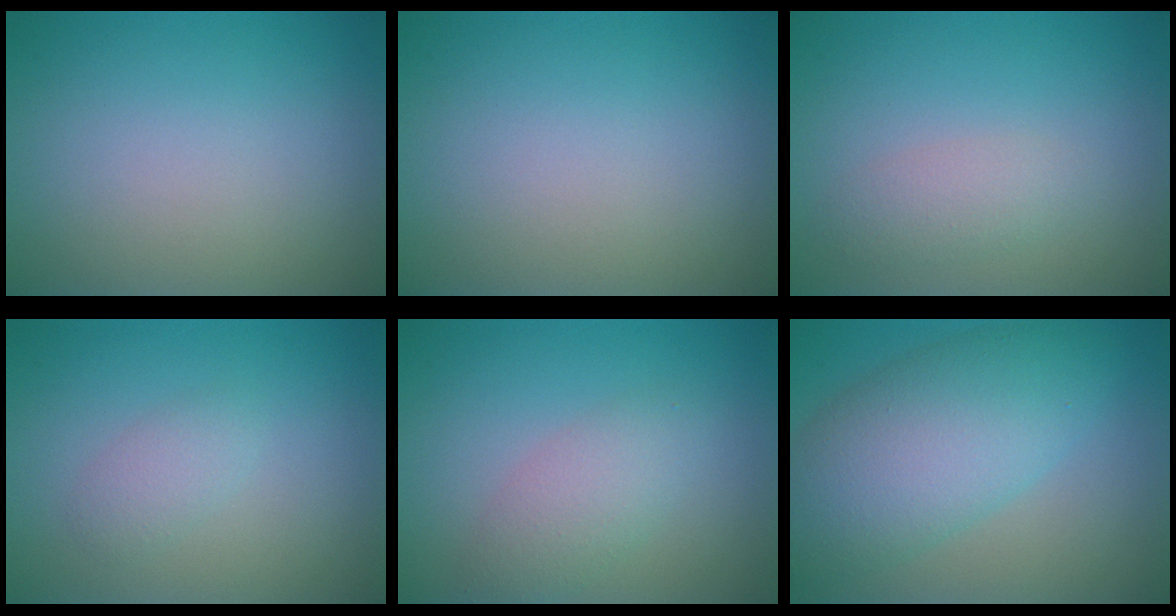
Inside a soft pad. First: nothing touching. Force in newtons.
{"total": 0.0}
{"total": 2.0, "press": 2.0, "slide": 0.0}
{"total": 1.5, "press": 1.5, "slide": 0.0}
{"total": 2.9, "press": 2.9, "slide": 0.1}
{"total": 8.1, "press": 8.1, "slide": 0.3}